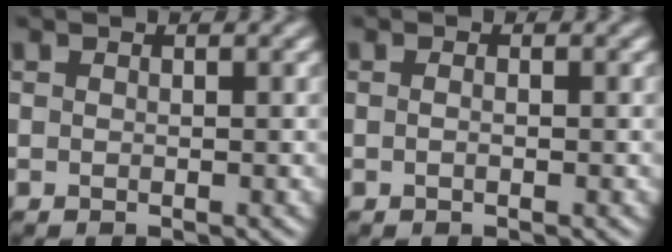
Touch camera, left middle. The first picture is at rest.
{"total": 0.6, "force": [-0.2, 0.2, 0.5], "torque": [-0.009, -0.008, -0.003]}